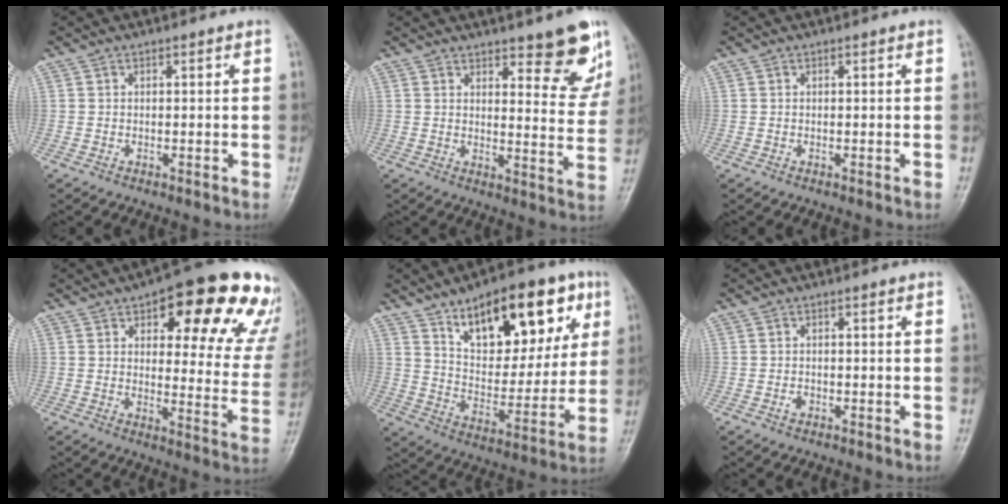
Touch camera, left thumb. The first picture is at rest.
{"total": 10.8, "force": [7.2, 3.5, 7.2], "torque": [-0.046, -0.046, 0.096]}
{"total": 0.0}
{"total": 23.6, "force": [13.4, 8.9, 17.3], "torque": [-0.172, -0.036, 0.160]}
{"total": 22.2, "force": [11.1, 10.8, 16.0], "torque": [-0.180, -0.032, 0.177]}
{"total": 1.0, "force": [-0.4, 0.7, 0.5], "torque": [-0.007, 0.001, -0.008]}